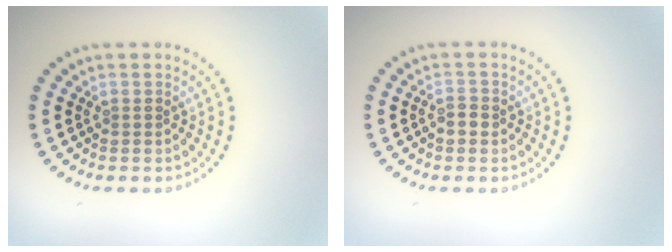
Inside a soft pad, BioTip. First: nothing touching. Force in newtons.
{"total": 1.3, "press": 1.3, "slide": 0.1}